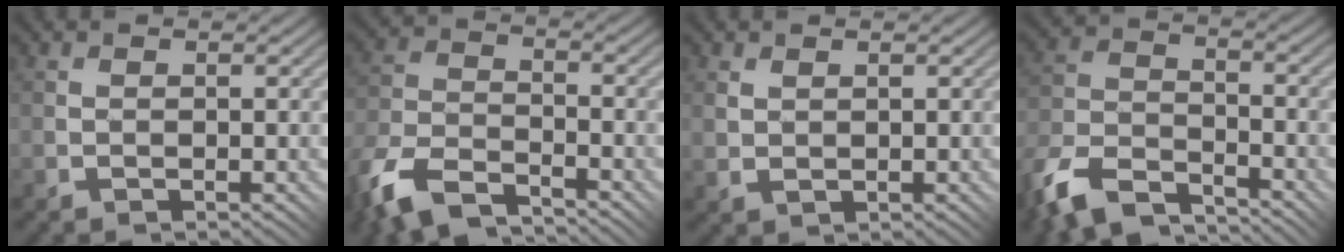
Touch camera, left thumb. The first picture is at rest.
{"total": 9.6, "force": [-7.4, 3.8, 4.7], "torque": [-0.115, -0.011, -0.154]}
{"total": 1.5, "force": [0.9, 0.9, 0.8], "torque": [-0.022, -0.002, 0.019]}
{"total": 9.9, "force": [-8.2, 3.5, 4.2], "torque": [-0.097, -0.005, -0.171]}